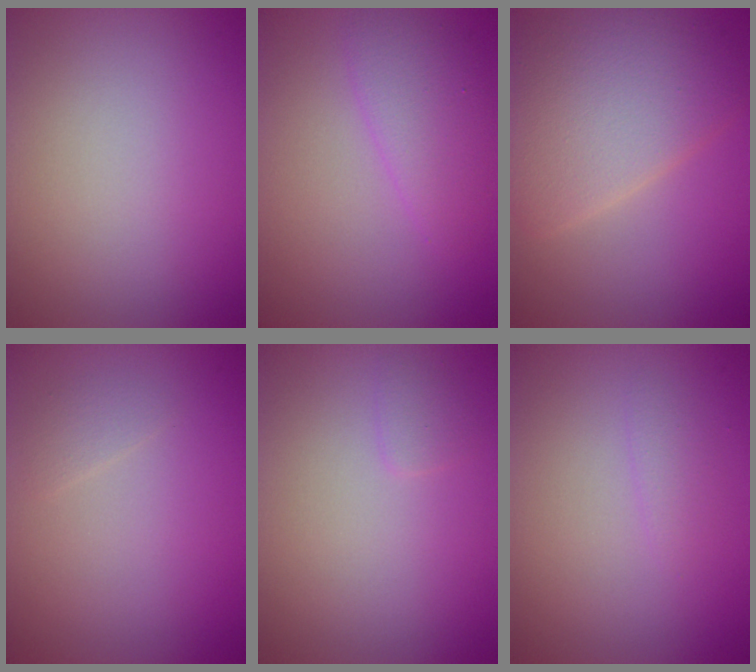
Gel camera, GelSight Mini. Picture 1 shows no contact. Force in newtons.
{"total": 2.8, "press": 2.8, "slide": 0.2}
{"total": 6.8, "press": 6.8, "slide": 0.2}
{"total": 0.9, "press": 0.9, "slide": 0.0}
{"total": 0.7, "press": 0.7, "slide": 0.1}
{"total": 0.9, "press": 0.9, "slide": 0.1}